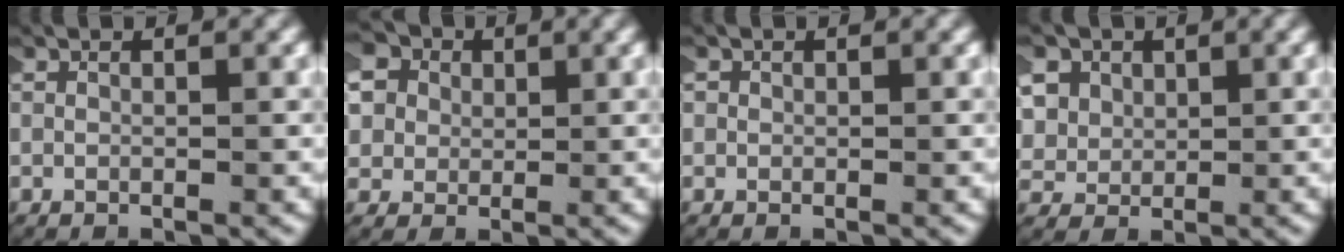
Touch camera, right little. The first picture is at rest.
{"total": 9.1, "force": [2.9, 7.7, 3.8], "torque": [-0.117, -0.005, 0.038]}
{"total": 0.8, "force": [0.1, 0.7, -0.1], "torque": [-0.001, 0.003, -0.003]}
{"total": 6.9, "force": [2.2, 5.8, 3.0], "torque": [-0.085, 0.000, 0.029]}